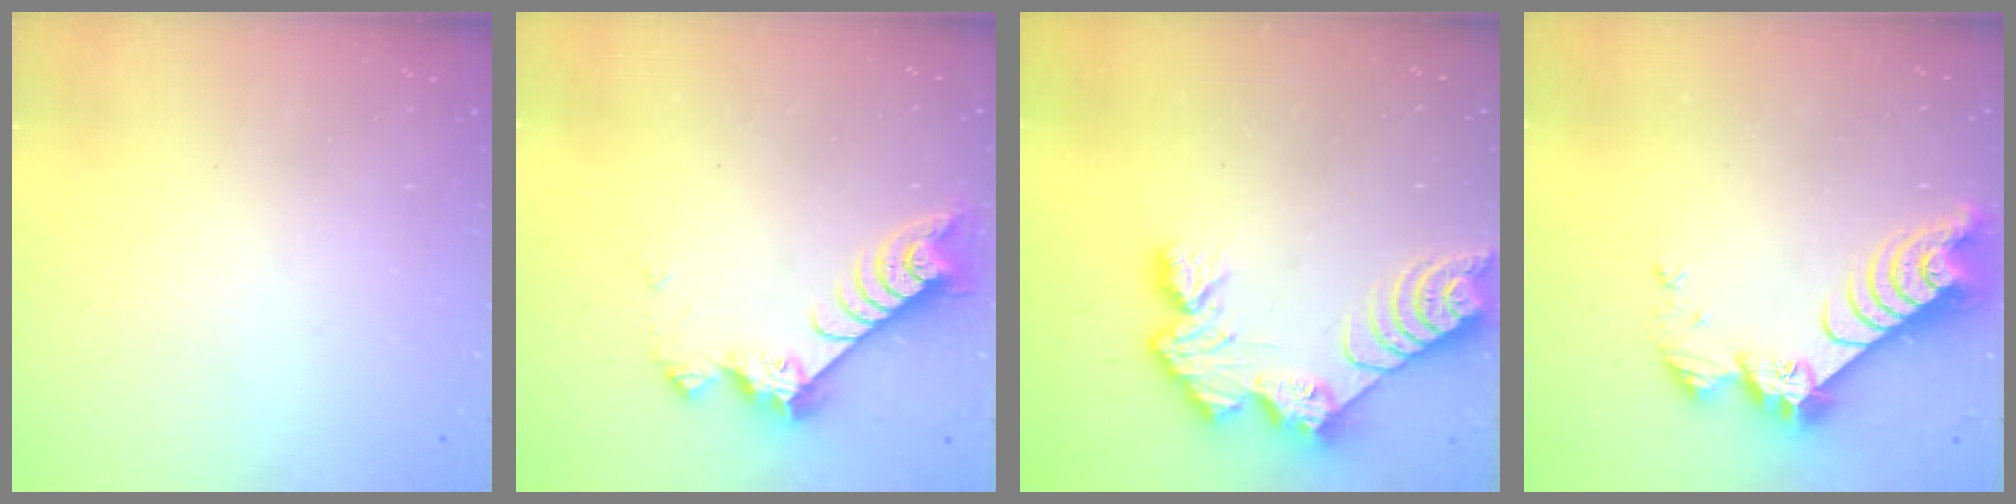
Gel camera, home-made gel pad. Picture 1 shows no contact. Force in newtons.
{"total": 9.0, "press": 9.0, "slide": 1.0}
{"total": 10.9, "press": 10.9, "slide": 0.8}
{"total": 9.4, "press": 9.4, "slide": 0.9}